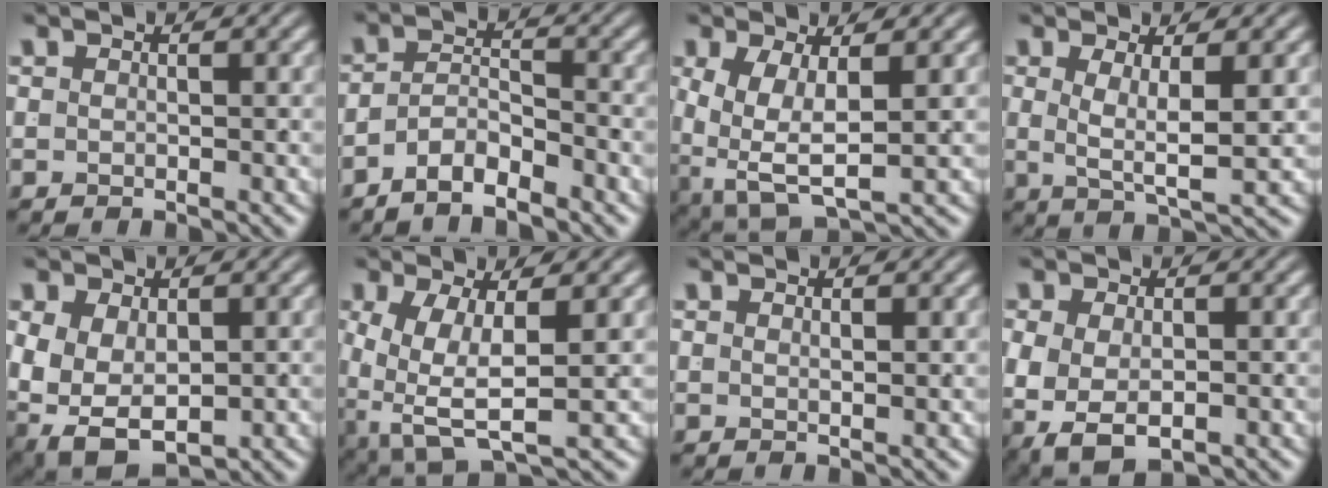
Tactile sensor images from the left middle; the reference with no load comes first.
{"total": 4.0, "force": [-3.1, 2.0, 1.6], "torque": [-0.022, -0.016, -0.054]}
{"total": 5.6, "force": [-1.6, 3.0, 4.5], "torque": [-0.100, -0.051, 0.004]}
{"total": 3.3, "force": [0.4, 0.2, 3.3], "torque": [-0.057, -0.017, 0.012]}
{"total": 10.9, "force": [-3.9, 8.7, 5.4], "torque": [-0.166, -0.067, -0.041]}
{"total": 6.1, "force": [-1.5, 2.9, 5.1], "torque": [-0.105, -0.044, 0.000]}
{"total": 0.9, "force": [0.3, -0.8, 0.2], "torque": [0.000, -0.006, 0.010]}
{"total": 8.0, "force": [-2.9, 5.8, 4.6], "torque": [-0.124, -0.052, -0.023]}